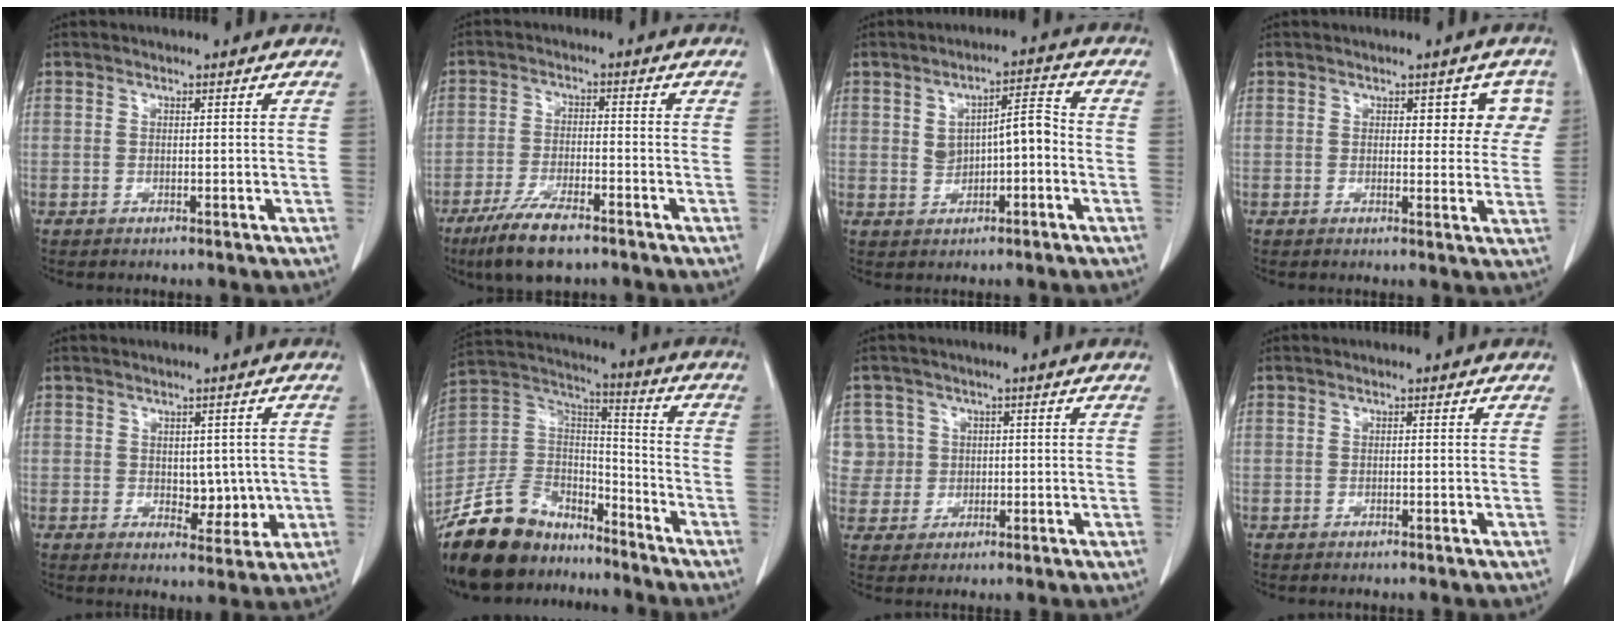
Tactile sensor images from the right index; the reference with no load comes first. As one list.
[{"total": 8.4, "force": [-6.0, 1.8, 5.7], "torque": [-0.107, -0.016, -0.104]}, {"total": 5.6, "force": [-0.2, 2.2, 5.1], "torque": [-0.083, 0.024, 0.003]}, {"total": 5.2, "force": [2.2, 2.8, 3.8], "torque": [-0.022, 0.008, 0.021]}, {"total": 3.7, "force": [-0.5, 2.3, 2.8], "torque": [-0.027, -0.001, 0.001]}, {"total": 17.0, "force": [-13.9, 8.0, 5.6], "torque": [-0.120, 0.038, -0.252]}, {"total": 5.5, "force": [1.1, 5.4, -0.4], "torque": [0.021, 0.020, 0.028]}, {"total": 0.0}]